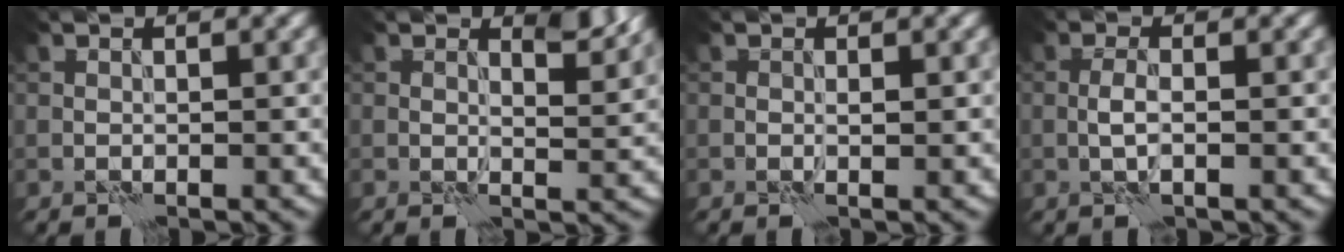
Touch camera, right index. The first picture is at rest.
{"total": 2.1, "force": [1.3, 0.8, 1.5], "torque": [-0.021, -0.008, 0.019]}
{"total": 0.7, "force": [0.0, 0.3, 0.6], "torque": [-0.009, -0.002, 0.000]}
{"total": 1.7, "force": [-0.3, 0.5, 1.6], "torque": [-0.035, 0.004, -0.010]}